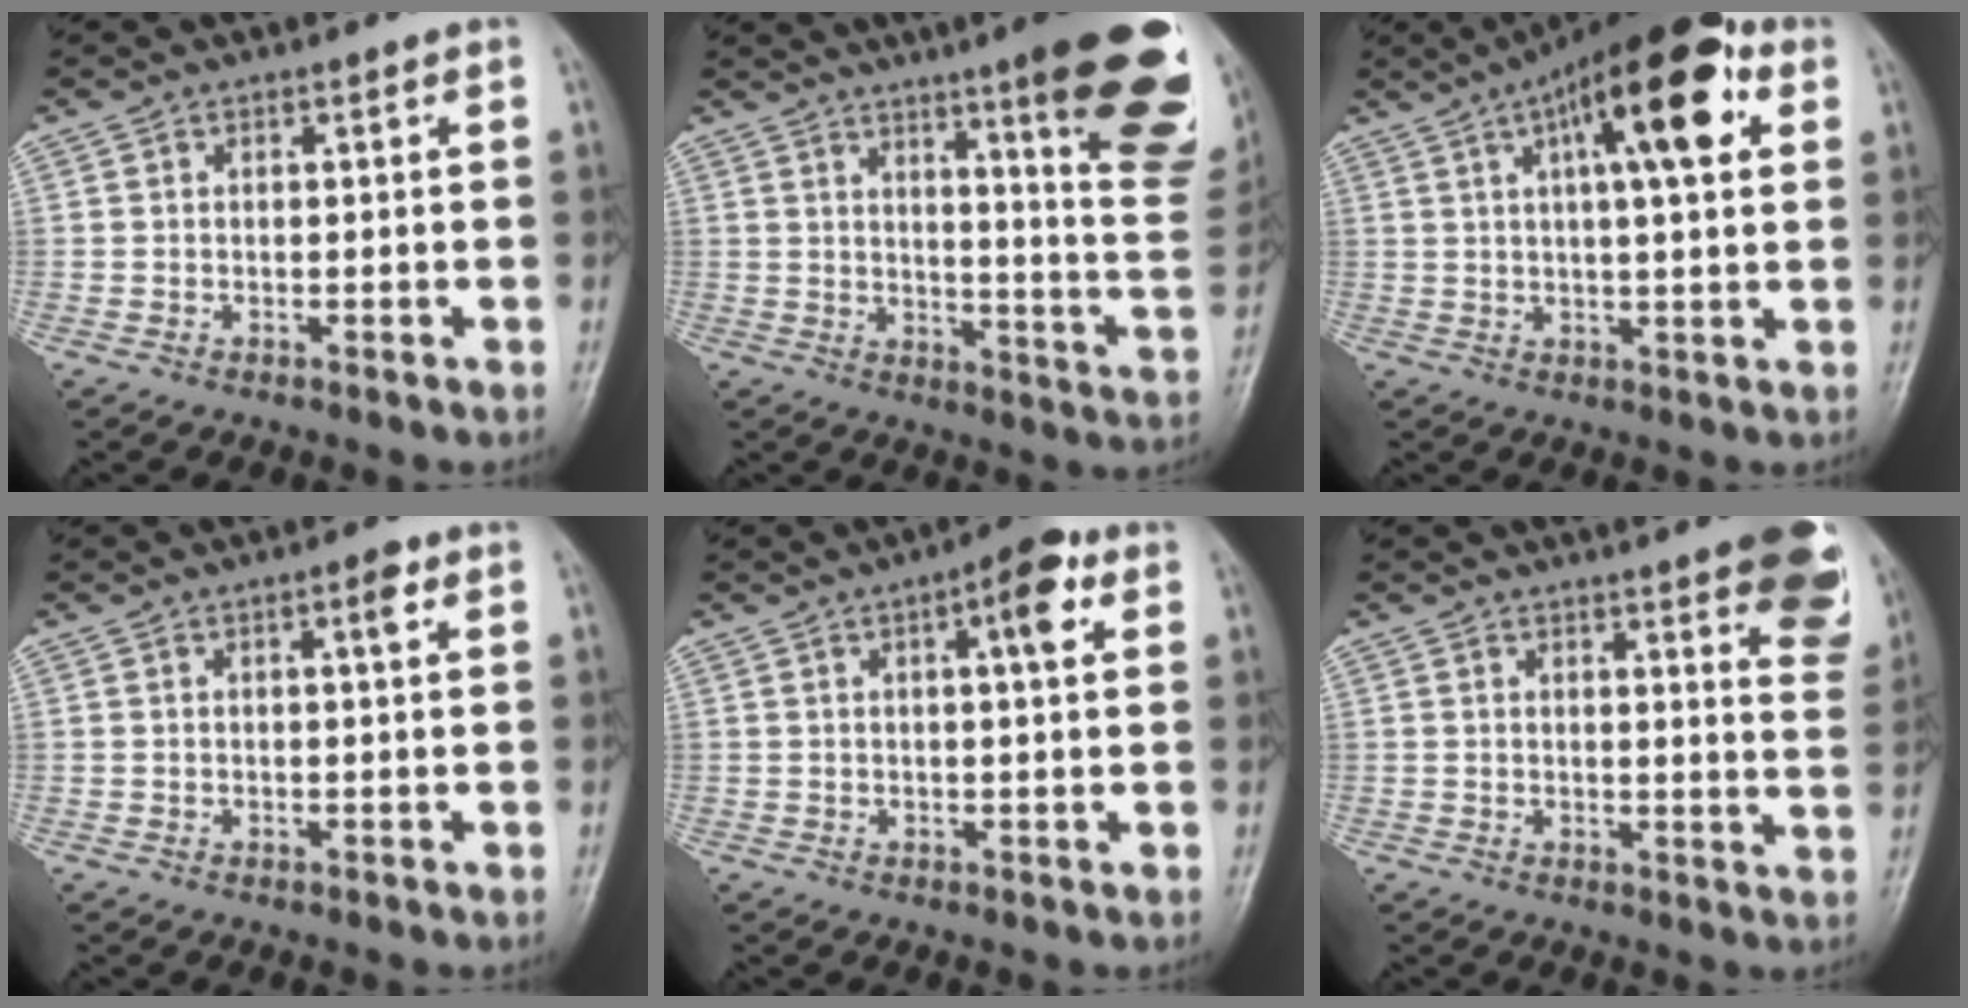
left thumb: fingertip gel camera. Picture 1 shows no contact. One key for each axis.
{"total": 24.4, "fx": 13.7, "fy": 3.9, "fz": 19.8, "tx": -0.212, "ty": -0.068, "tz": 0.181}
{"total": 17.5, "fx": 6.8, "fy": 5.6, "fz": 15.1, "tx": -0.206, "ty": 0.009, "tz": 0.093}
{"total": 2.4, "fx": 1.1, "fy": 0.5, "fz": 2.1, "tx": -0.033, "ty": -0.001, "tz": 0.015}
{"total": 6.6, "fx": 2.6, "fy": 1.9, "fz": 5.8, "tx": -0.074, "ty": 0.003, "tz": 0.029}
{"total": 14.7, "fx": 8.7, "fy": 3.4, "fz": 11.3, "tx": -0.111, "ty": -0.041, "tz": 0.091}